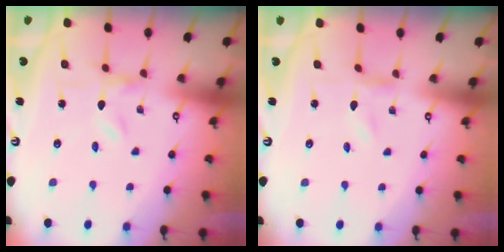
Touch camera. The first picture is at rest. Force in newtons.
{"total": 0.0}